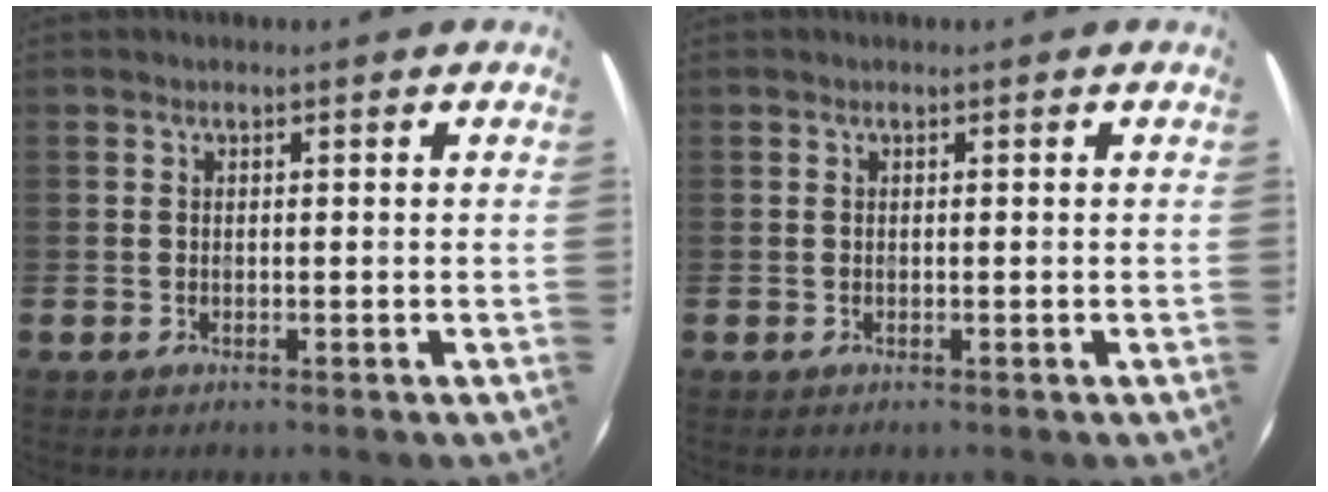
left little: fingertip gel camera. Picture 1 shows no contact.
{"total": 0.0}